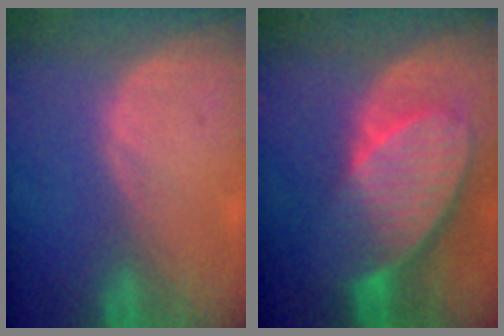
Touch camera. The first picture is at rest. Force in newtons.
{"total": 10.3, "press": 8.9, "slide": 5.2}